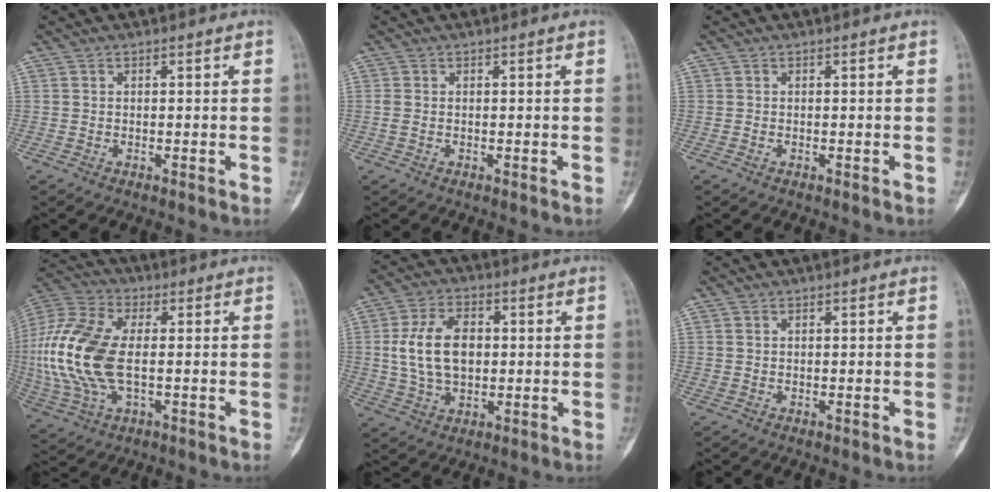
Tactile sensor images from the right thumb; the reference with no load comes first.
{"total": 0.9, "force": [0.0, 0.6, 0.7], "torque": [-0.024, 0.001, 0.002]}
{"total": 0.0}
{"total": 18.5, "force": [-0.6, 10.0, 15.6], "torque": [-0.363, 0.006, -0.008]}
{"total": 11.6, "force": [1.0, 7.5, 8.9], "torque": [-0.151, 0.006, 0.023]}
{"total": 0.6, "force": [0.3, 0.4, 0.3], "torque": [-0.004, 0.000, 0.006]}